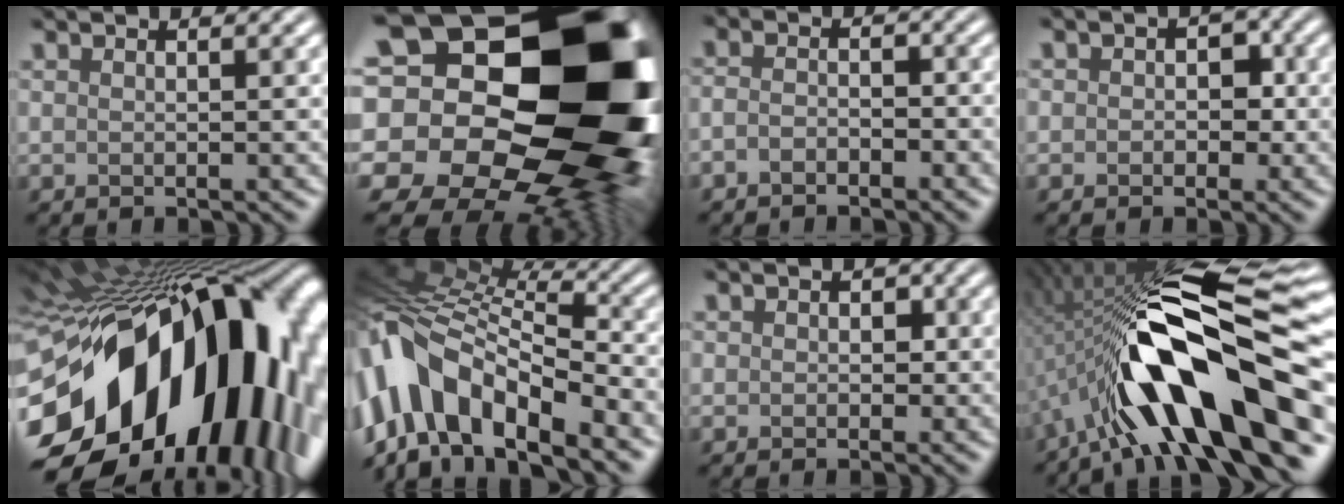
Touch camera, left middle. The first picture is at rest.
{"total": 22.1, "force": [-1.3, 17.0, 14.2], "torque": [-0.273, -0.060, -0.023]}
{"total": 2.4, "force": [-2.3, -0.6, -0.6], "torque": [-0.019, -0.012, -0.013]}
{"total": 1.1, "force": [-1.1, 0.2, -0.2], "torque": [-0.010, -0.012, 0.011]}
{"total": 20.7, "force": [-5.7, 13.3, 14.8], "torque": [-0.287, -0.066, -0.052]}
{"total": 11.8, "force": [-7.1, 5.4, 7.7], "torque": [-0.174, 0.011, -0.096]}
{"total": 1.5, "force": [-1.0, -0.6, -1.0], "torque": [-0.001, -0.014, 0.014]}
{"total": 13.0, "force": [-5.4, 3.2, 11.3], "torque": [-0.192, 0.006, -0.061]}